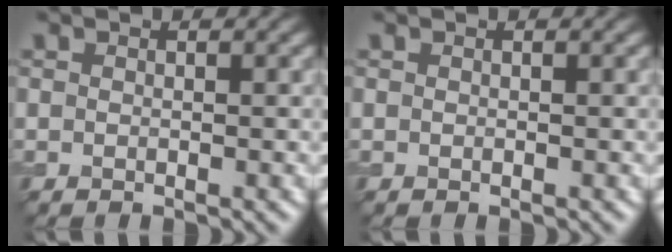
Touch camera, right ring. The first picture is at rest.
{"total": 0.0}